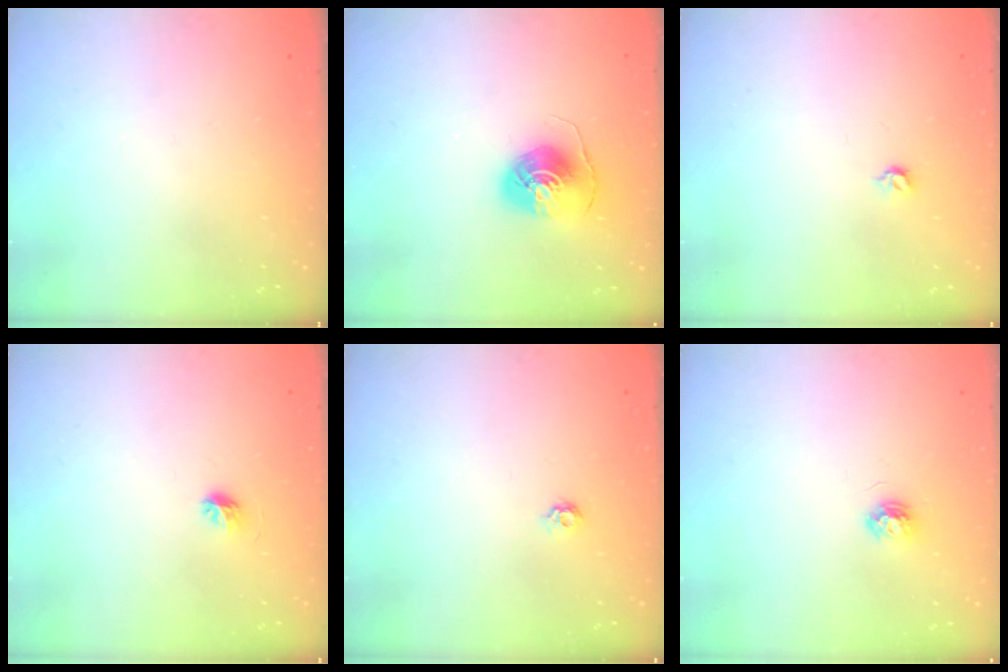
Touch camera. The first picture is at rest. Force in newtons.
{"total": 8.8, "press": 8.7, "slide": 0.7}
{"total": 3.9, "press": 3.8, "slide": 0.7}
{"total": 4.2, "press": 3.9, "slide": 1.4}
{"total": 4.6, "press": 4.6, "slide": 0.7}
{"total": 3.7, "press": 3.7, "slide": 0.4}